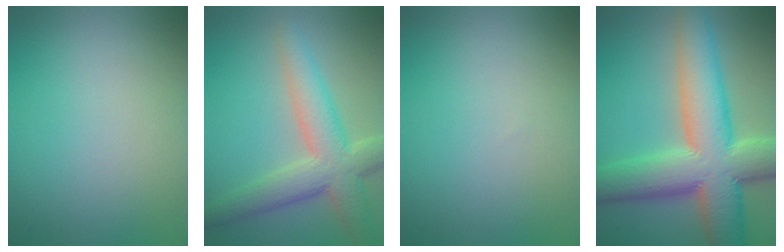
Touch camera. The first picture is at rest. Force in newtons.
{"total": 6.5, "press": 6.5, "slide": 0.4}
{"total": 0.0}
{"total": 12.2, "press": 12.2, "slide": 0.6}